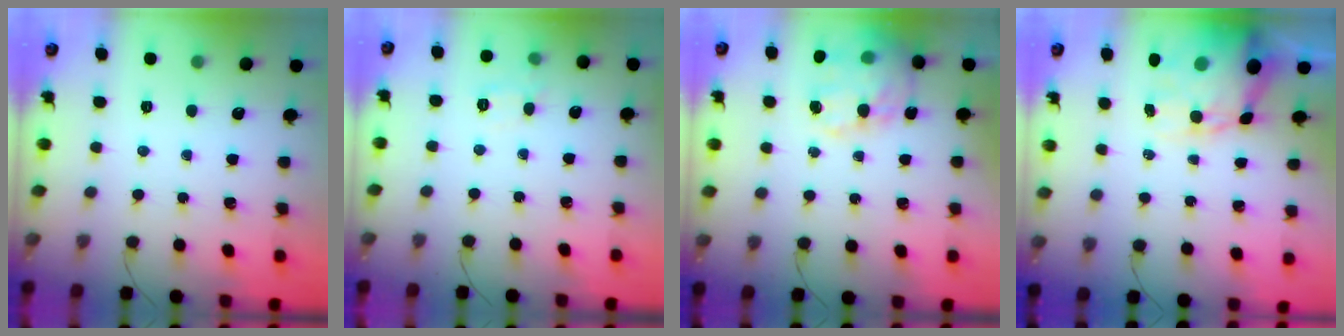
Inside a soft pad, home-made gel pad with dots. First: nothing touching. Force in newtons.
{"total": 7.0, "press": 6.8, "slide": 1.8}
{"total": 20.7, "press": 20.2, "slide": 4.2}
{"total": 12.5, "press": 12.1, "slide": 3.3}